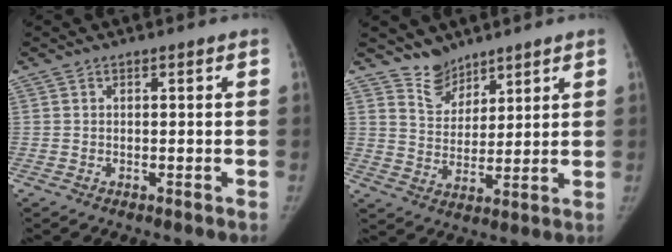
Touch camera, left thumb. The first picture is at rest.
{"total": 5.9, "force": [5.1, 3.0, 0.5], "torque": [0.021, -0.050, 0.102]}